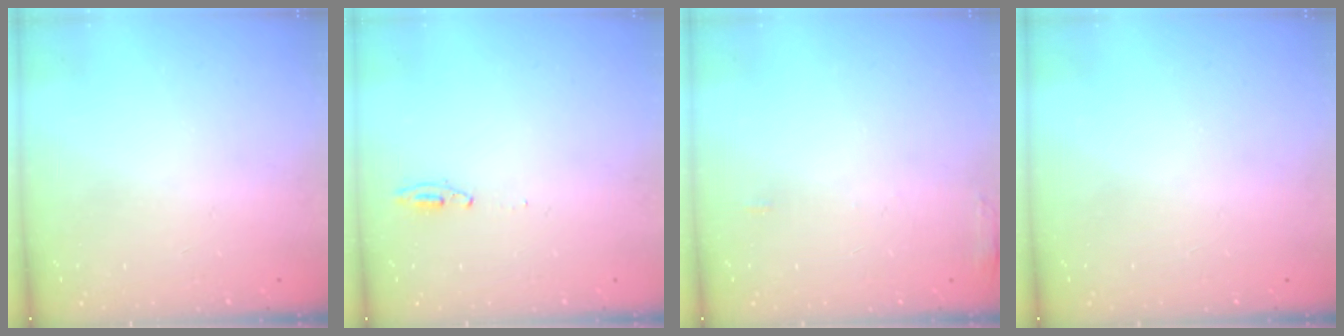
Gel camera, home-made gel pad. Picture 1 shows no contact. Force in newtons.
{"total": 3.3, "press": 3.1, "slide": 1.2}
{"total": 4.1, "press": 3.9, "slide": 1.1}
{"total": 0.0}